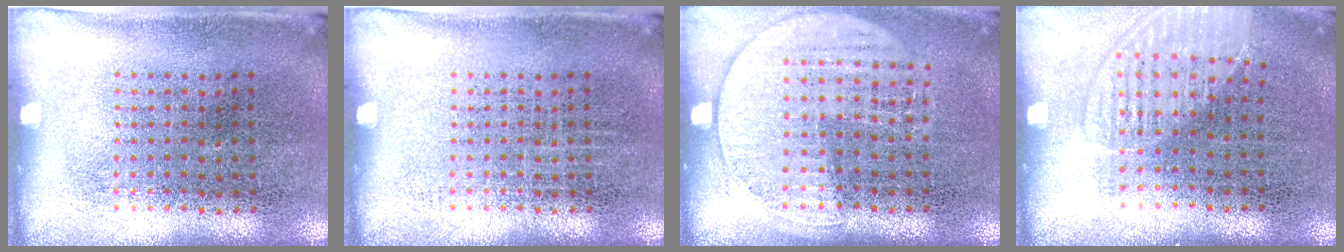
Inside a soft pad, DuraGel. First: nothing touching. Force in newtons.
{"total": 0.0}
{"total": 1.4, "press": 1.3, "slide": 0.5}
{"total": 1.4, "press": 1.2, "slide": 0.7}